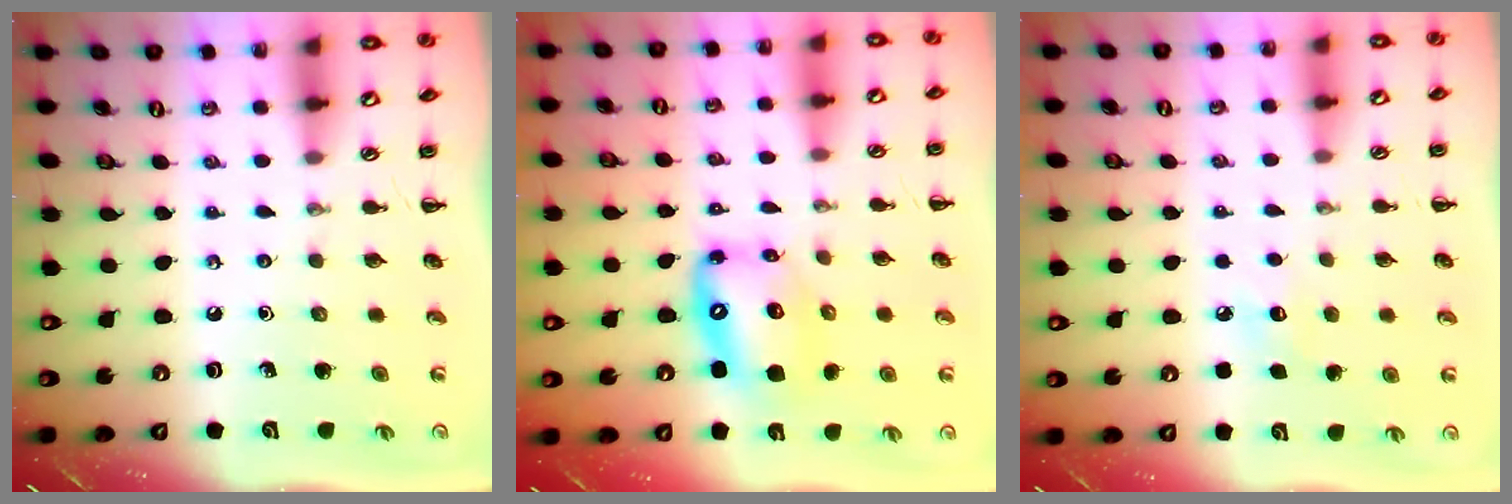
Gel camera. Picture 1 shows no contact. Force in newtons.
{"total": 12.4, "press": 12.0, "slide": 3.2}
{"total": 5.9, "press": 5.7, "slide": 1.4}